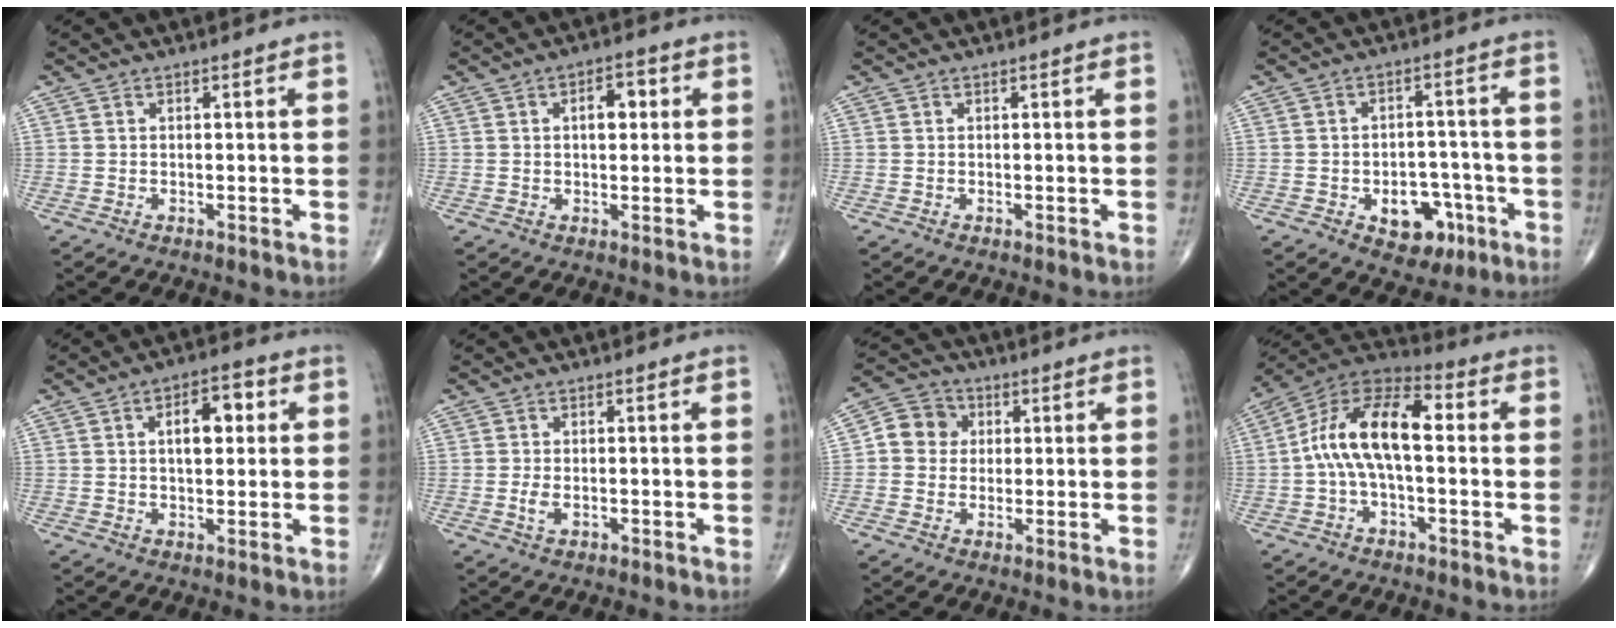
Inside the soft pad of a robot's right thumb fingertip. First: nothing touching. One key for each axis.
{"total": 4.8, "fx": 1.0, "fy": 2.6, "fz": 3.9, "tx": -0.046, "ty": 0.008, "tz": 0.012}
{"total": 0.0}
{"total": 9.4, "fx": -3.9, "fy": 6.3, "fz": 5.8, "tx": -0.041, "ty": 0.033, "tz": -0.046}
{"total": 7.6, "fx": 1.7, "fy": 3.9, "fz": 6.2, "tx": -0.078, "ty": 0.009, "tz": 0.023}
{"total": 2.1, "fx": -0.4, "fy": 1.1, "fz": 1.8, "tx": -0.040, "ty": -0.003, "tz": -0.009}
{"total": 7.0, "fx": 0.9, "fy": 6.4, "fz": 2.6, "tx": -0.022, "ty": 0.012, "tz": 0.002}
{"total": 14.5, "fx": 0.4, "fy": 7.0, "fz": 12.7, "tx": -0.226, "ty": 0.046, "tz": -0.007}